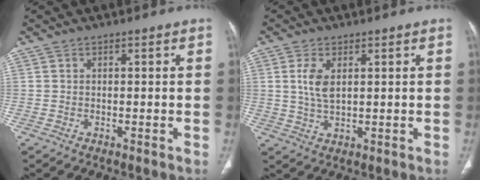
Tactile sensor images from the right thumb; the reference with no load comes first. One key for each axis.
{"total": 4.9, "fx": 1.3, "fy": 2.4, "fz": 4.1, "tx": -0.087, "ty": -0.007, "tz": 0.030}